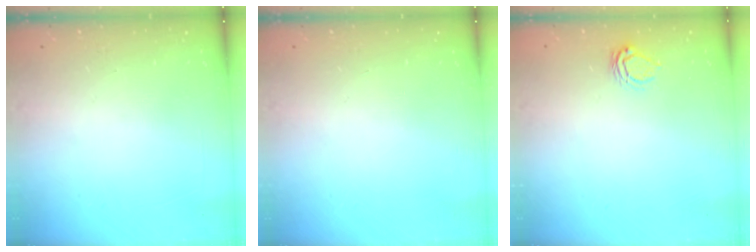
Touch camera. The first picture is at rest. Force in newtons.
{"total": 0.0}
{"total": 6.2, "press": 6.2, "slide": 0.2}